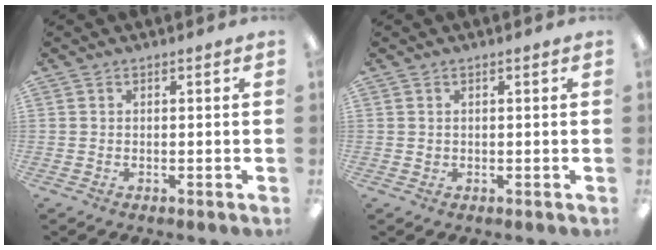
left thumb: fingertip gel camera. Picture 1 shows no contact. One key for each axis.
{"total": 0.6, "fx": 0.3, "fy": 0.4, "fz": 0.3, "tx": -0.007, "ty": 0.002, "tz": 0.006}